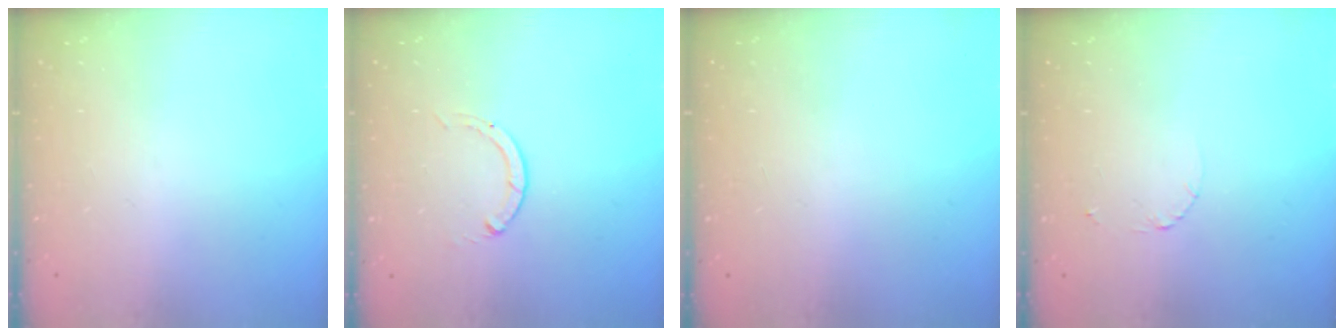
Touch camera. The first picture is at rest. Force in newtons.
{"total": 0.0}
{"total": 2.6, "press": 2.6, "slide": 0.2}
{"total": 1.6, "press": 1.6, "slide": 0.2}